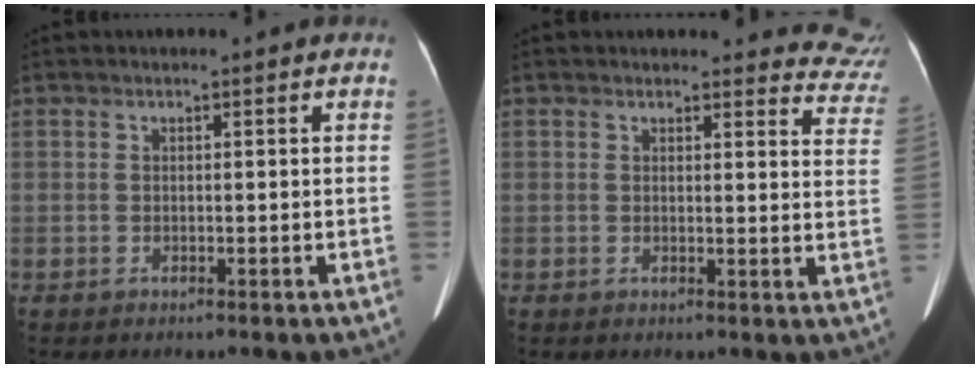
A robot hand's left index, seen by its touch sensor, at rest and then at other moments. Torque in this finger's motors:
{"motor_torque": [0.36, -0.62, 0.08, 0.01]}